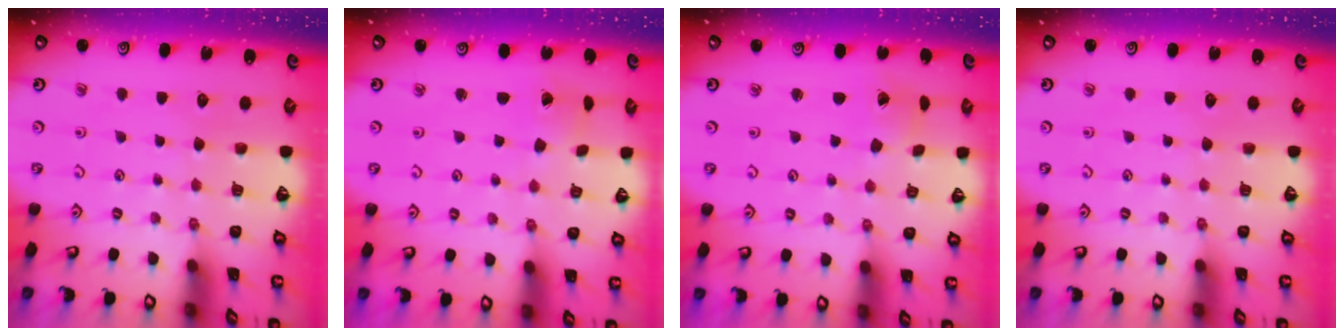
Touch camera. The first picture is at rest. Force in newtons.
{"total": 1.2, "press": 1.2, "slide": 0.1}
{"total": 1.6, "press": 1.6, "slide": 0.1}
{"total": 0.0}